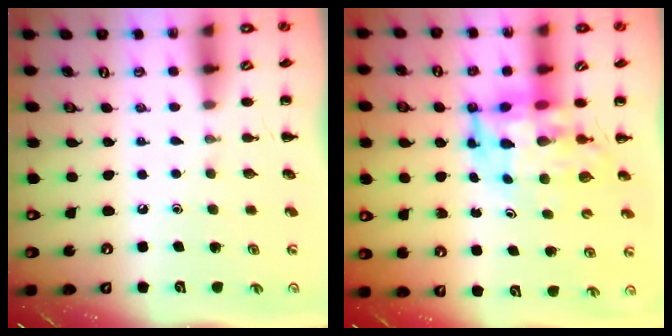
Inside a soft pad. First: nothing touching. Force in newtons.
{"total": 7.2, "press": 6.8, "slide": 2.3}